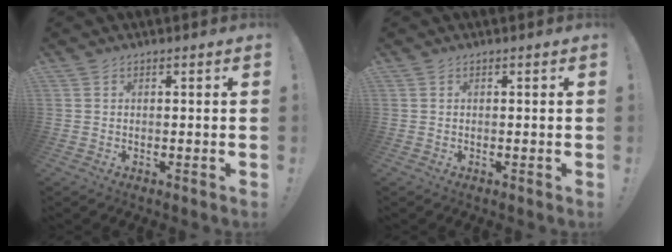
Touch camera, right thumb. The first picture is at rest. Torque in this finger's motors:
{"motor_torque": [-0.02, 0.02, 0.00, 0.00, 0.00]}